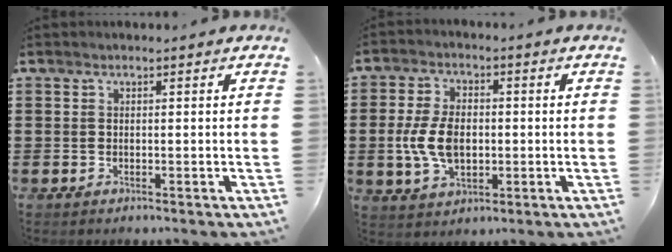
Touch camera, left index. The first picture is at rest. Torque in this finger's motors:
{"motor_torque": [1.89, 0.25, 0.77, 0.21]}